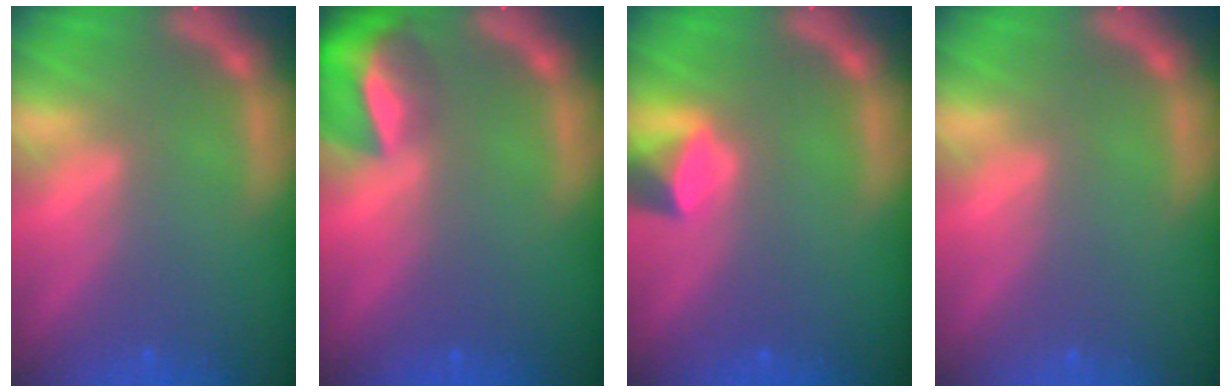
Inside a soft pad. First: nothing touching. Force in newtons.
{"total": 6.9}
{"total": 2.4}
{"total": 0.0}